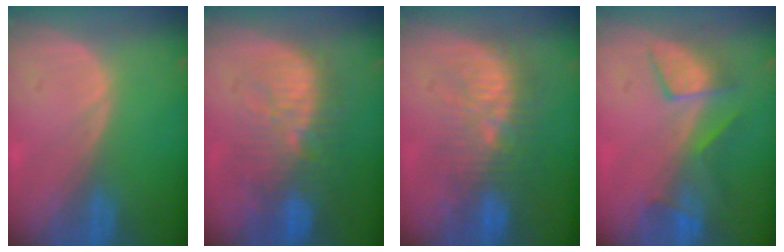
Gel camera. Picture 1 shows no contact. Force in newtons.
{"total": 11.1, "press": 10.0, "slide": 4.6}
{"total": 9.4, "press": 9.0, "slide": 2.7}
{"total": 5.9, "press": 5.7, "slide": 1.1}